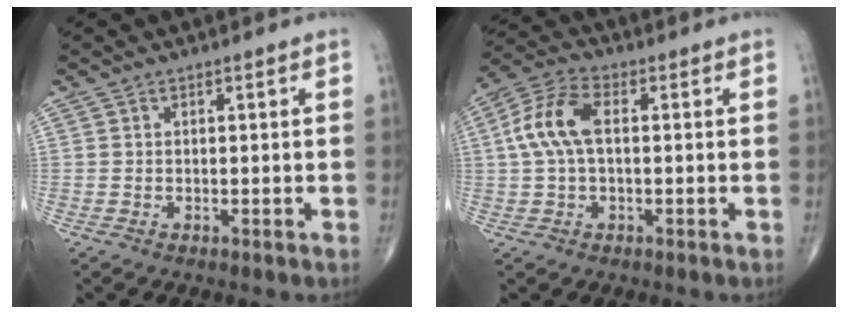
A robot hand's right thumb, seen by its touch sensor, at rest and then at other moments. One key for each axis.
{"total": 9.4, "fx": 0.9, "fy": 5.0, "fz": 7.8, "tx": -0.175, "ty": 0.027, "tz": 0.012}